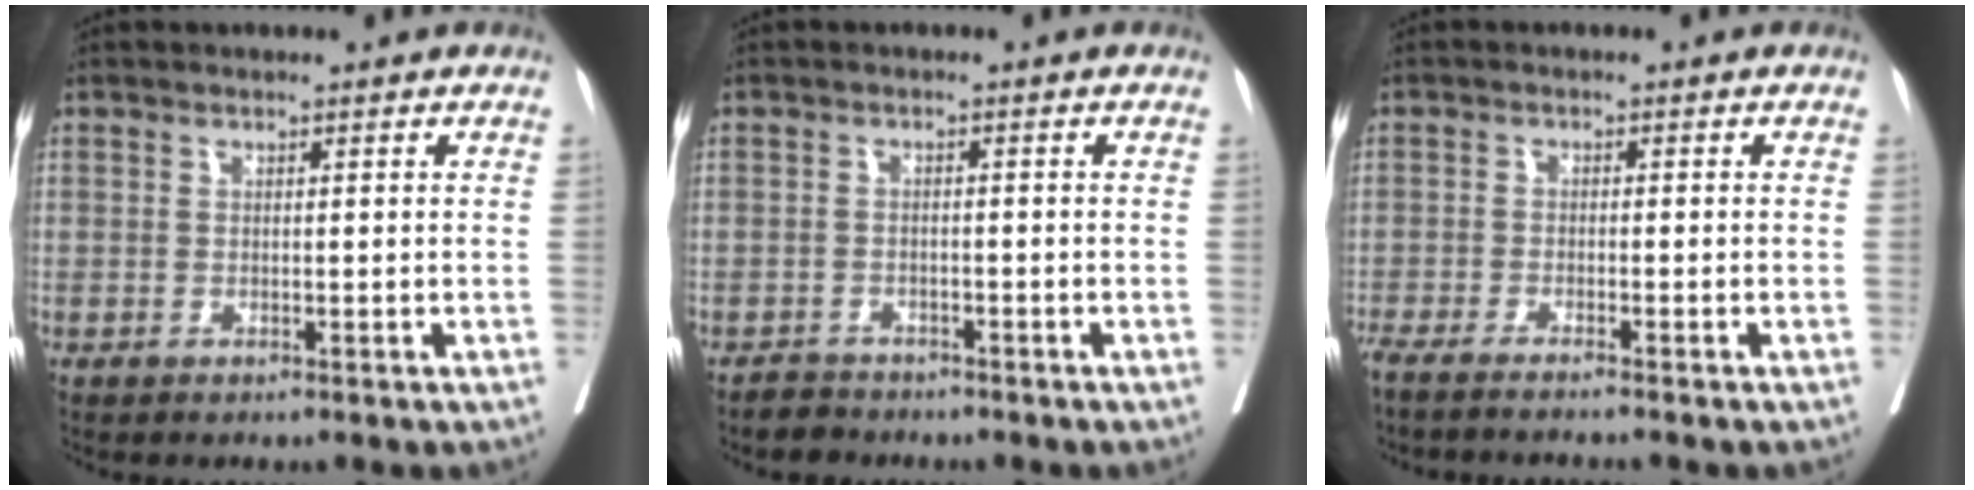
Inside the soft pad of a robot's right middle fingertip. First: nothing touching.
{"total": 2.5, "force": [-2.3, 1.1, -0.2], "torque": [-0.003, 0.000, -0.041]}
{"total": 5.7, "force": [-4.9, -0.4, 2.8], "torque": [-0.024, -0.007, -0.077]}